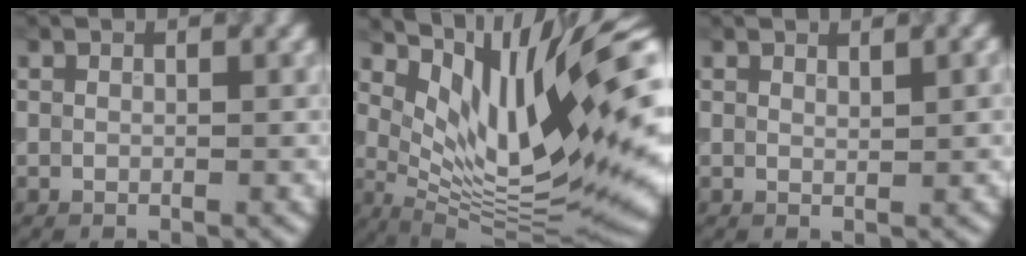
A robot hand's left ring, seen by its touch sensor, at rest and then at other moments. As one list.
[{"total": 13.6, "force": [4.9, 3.9, 12.1], "torque": [-0.204, -0.001, 0.096]}, {"total": 1.3, "force": [0.8, 0.2, 1.0], "torque": [-0.011, 0.002, 0.013]}]